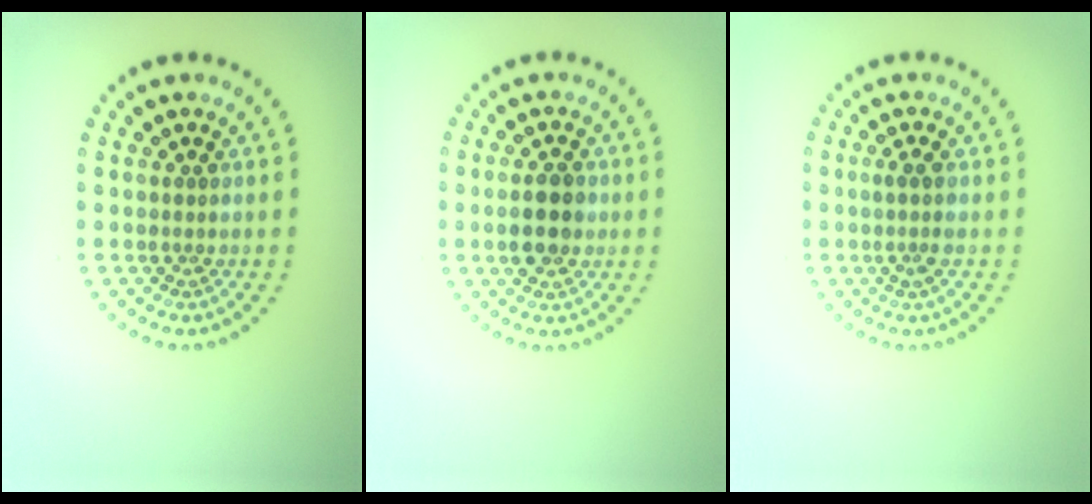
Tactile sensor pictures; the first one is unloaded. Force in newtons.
{"total": 3.8, "press": 3.8, "slide": 0.2}
{"total": 1.5, "press": 1.2, "slide": 0.8}